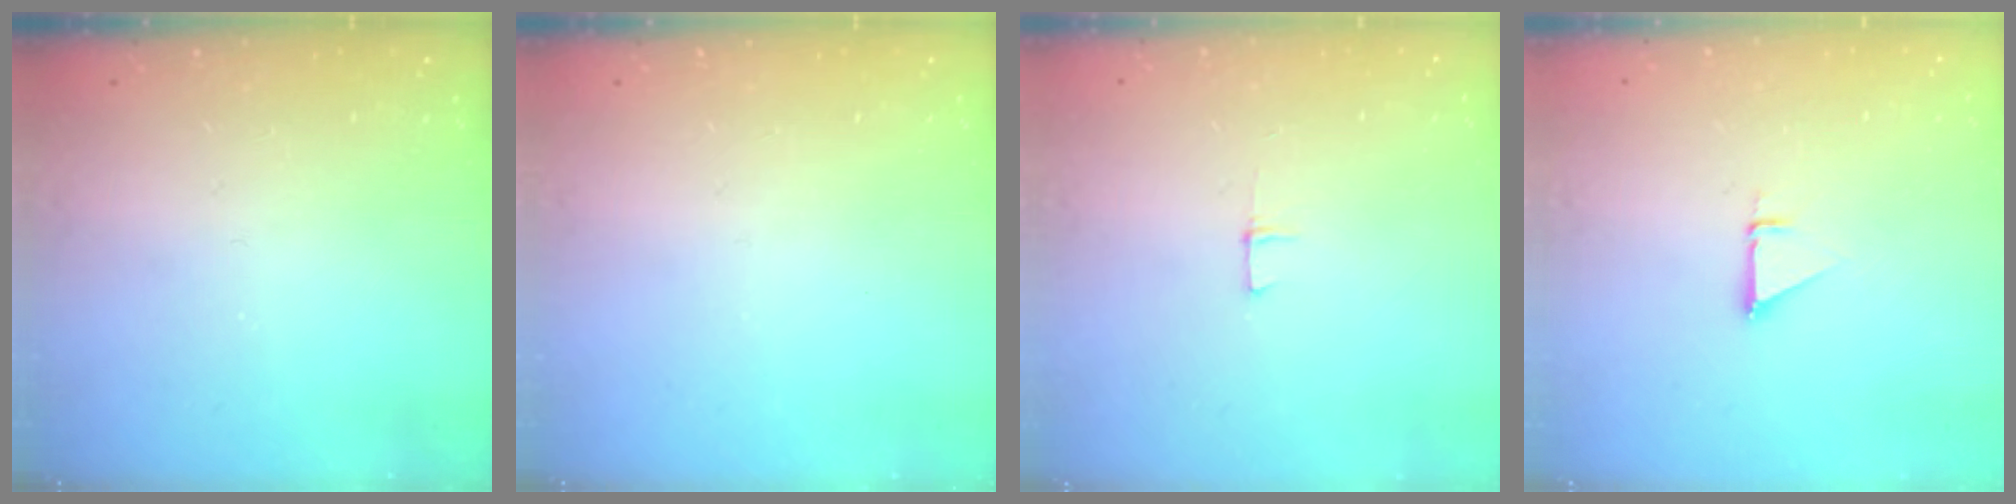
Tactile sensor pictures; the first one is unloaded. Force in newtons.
{"total": 0.0}
{"total": 5.1, "press": 5.1, "slide": 0.4}
{"total": 1.4, "press": 1.4, "slide": 0.0}